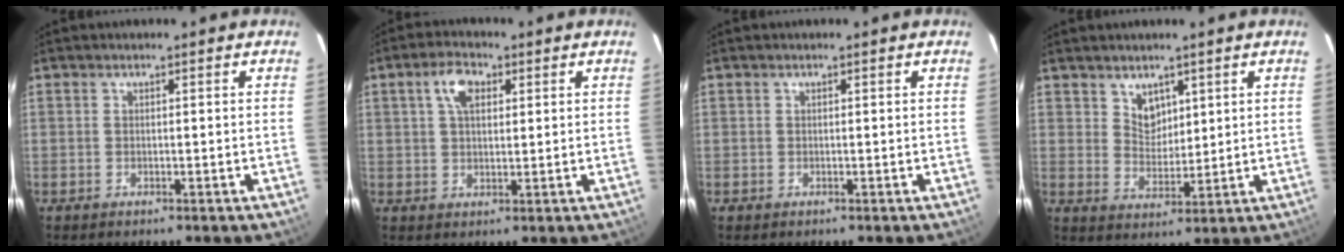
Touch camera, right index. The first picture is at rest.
{"total": 5.4, "force": [2.1, 3.1, 4.0], "torque": [-0.072, 0.016, 0.038]}
{"total": 0.7, "force": [-0.2, 0.7, -0.1], "torque": [0.003, 0.002, -0.002]}
{"total": 4.7, "force": [2.9, 3.3, 1.5], "torque": [-0.016, 0.002, 0.058]}